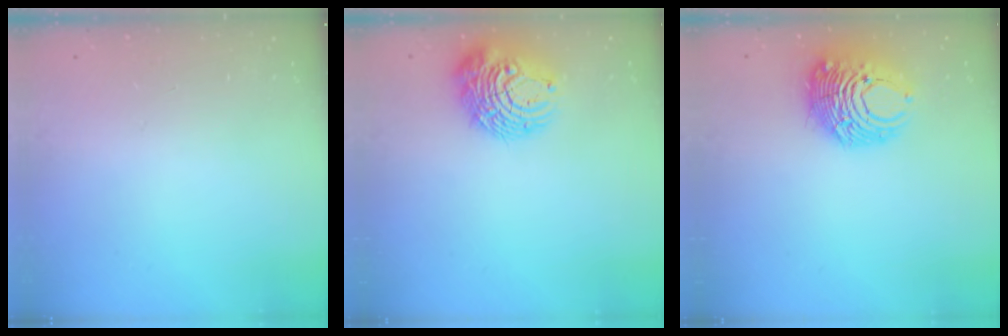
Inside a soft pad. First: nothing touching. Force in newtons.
{"total": 11.1, "press": 11.0, "slide": 1.4}
{"total": 11.3, "press": 11.3, "slide": 1.2}